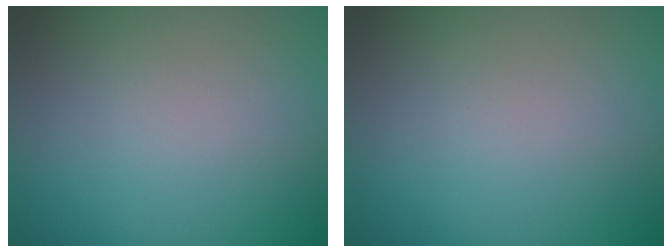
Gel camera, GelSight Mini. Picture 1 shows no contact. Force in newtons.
{"total": 0.0}